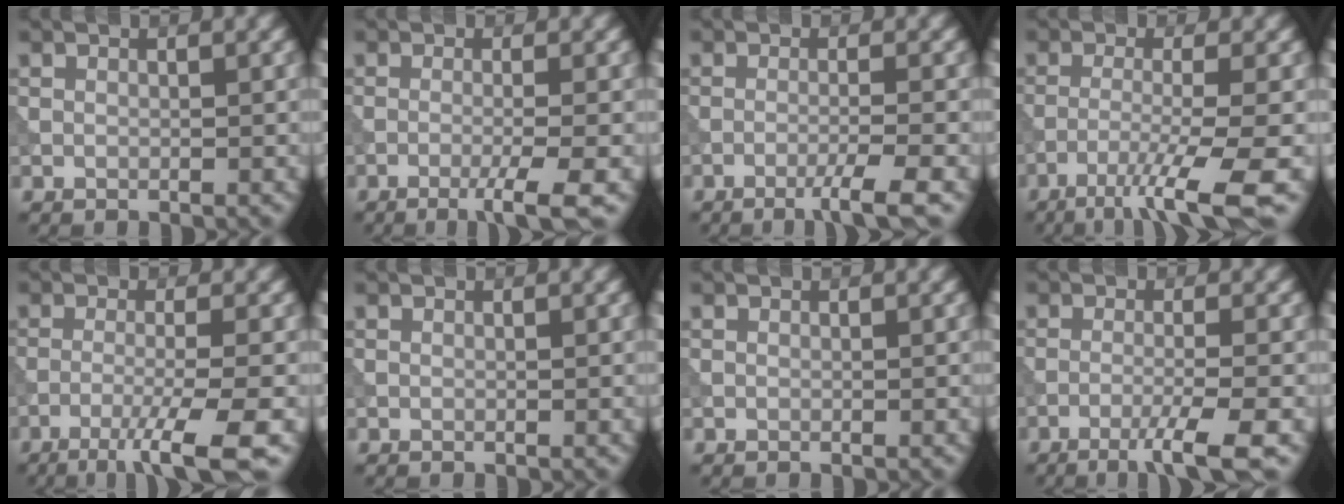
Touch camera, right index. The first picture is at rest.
{"total": 3.8, "force": [-1.8, 0.4, 3.3], "torque": [-0.052, 0.000, -0.039]}
{"total": 3.4, "force": [-1.8, 0.3, 2.8], "torque": [-0.041, 0.003, -0.042]}
{"total": 7.2, "force": [-4.2, 0.7, 5.9], "torque": [-0.091, -0.002, -0.083]}
{"total": 6.3, "force": [-3.6, 0.7, 5.1], "torque": [-0.073, 0.001, -0.072]}
{"total": 0.0}
{"total": 0.0}
{"total": 4.2, "force": [-2.3, 0.3, 3.5], "torque": [-0.053, 0.003, -0.052]}